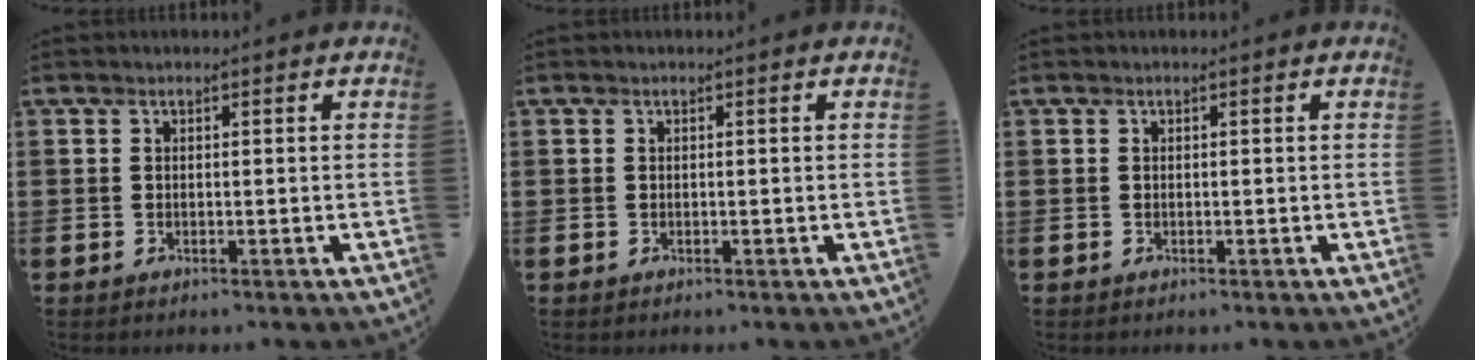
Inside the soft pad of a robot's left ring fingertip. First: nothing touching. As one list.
[{"total": 0.0}, {"total": 0.0}]